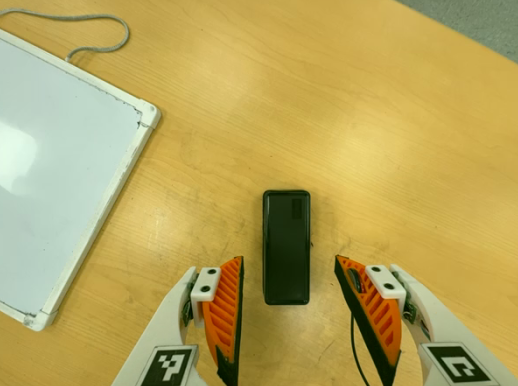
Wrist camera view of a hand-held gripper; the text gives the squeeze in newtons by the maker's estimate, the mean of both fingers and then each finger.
{"total": 0.0}